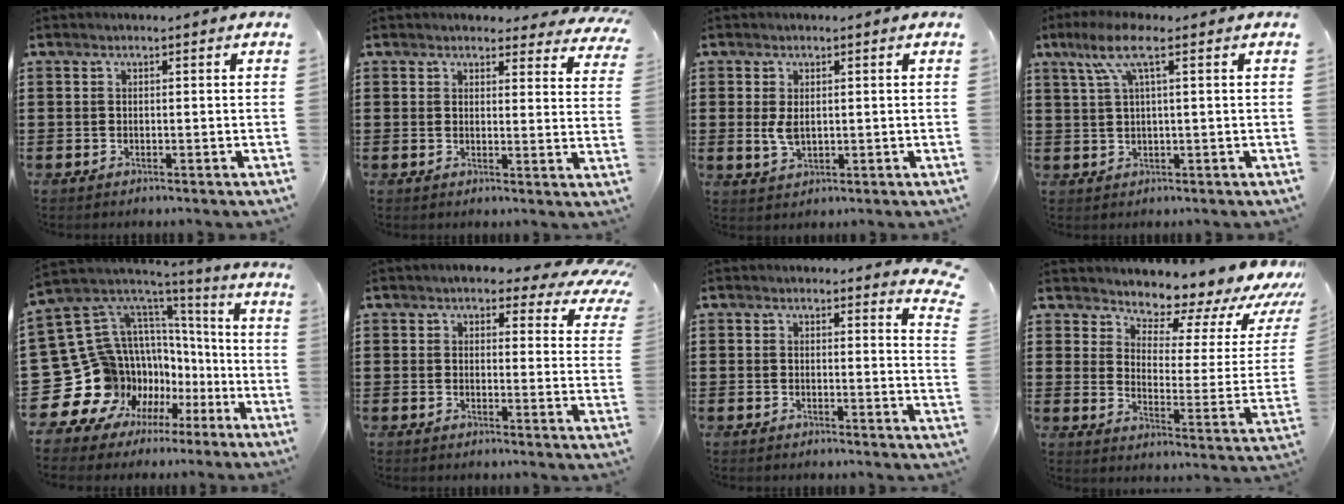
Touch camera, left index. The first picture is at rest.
{"total": 3.5, "force": [3.2, 1.0, 0.7], "torque": [-0.010, -0.015, 0.056]}
{"total": 3.2, "force": [0.4, 1.8, 2.6], "torque": [-0.069, -0.001, 0.002]}
{"total": 5.9, "force": [2.1, 1.0, 5.4], "torque": [-0.118, 0.001, 0.032]}
{"total": 17.1, "force": [-2.7, 15.3, 7.1], "torque": [-0.212, -0.052, 0.019]}
{"total": 4.8, "force": [4.0, 1.7, 2.0], "torque": [-0.040, -0.017, 0.067]}
{"total": 2.4, "force": [2.3, 0.1, 0.7], "torque": [-0.013, -0.007, 0.042]}
{"total": 6.1, "force": [5.7, 1.8, 1.1], "torque": [-0.033, -0.055, 0.093]}